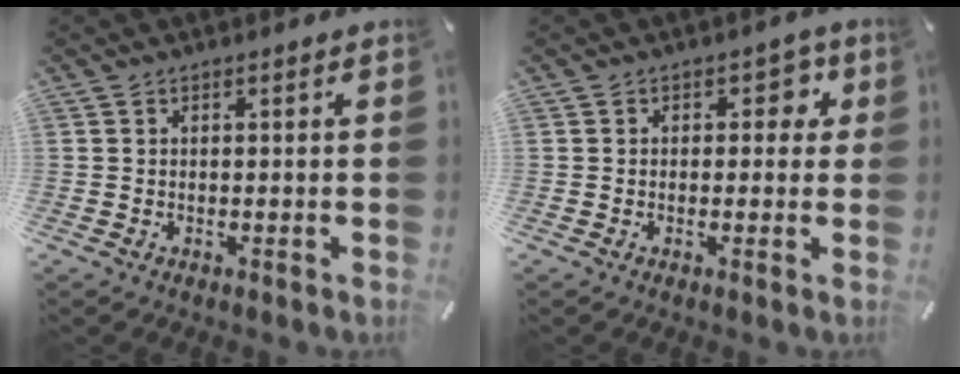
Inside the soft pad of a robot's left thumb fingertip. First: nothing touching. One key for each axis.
{"total": 4.0, "fx": 0.7, "fy": 2.9, "fz": 2.7, "tx": -0.017, "ty": -0.002, "tz": 0.000}